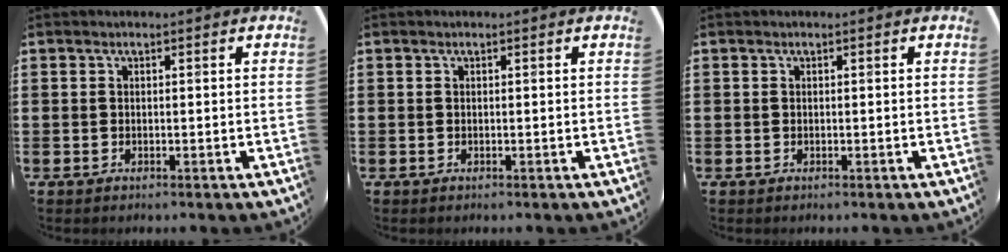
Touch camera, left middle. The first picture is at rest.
{"total": 0.0}
{"total": 0.0}